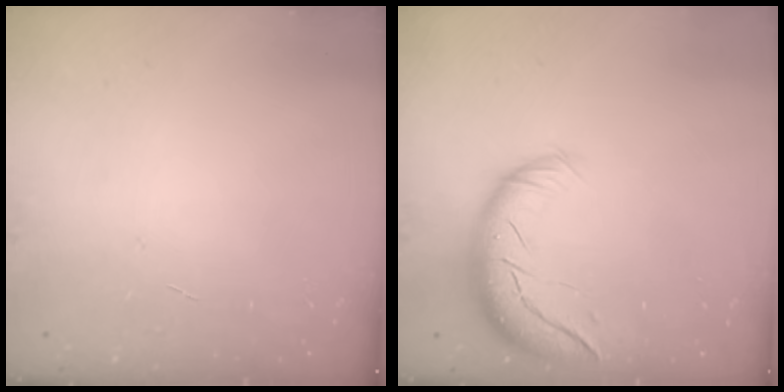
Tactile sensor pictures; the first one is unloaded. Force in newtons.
{"total": 14.0, "press": 13.5, "slide": 3.7}